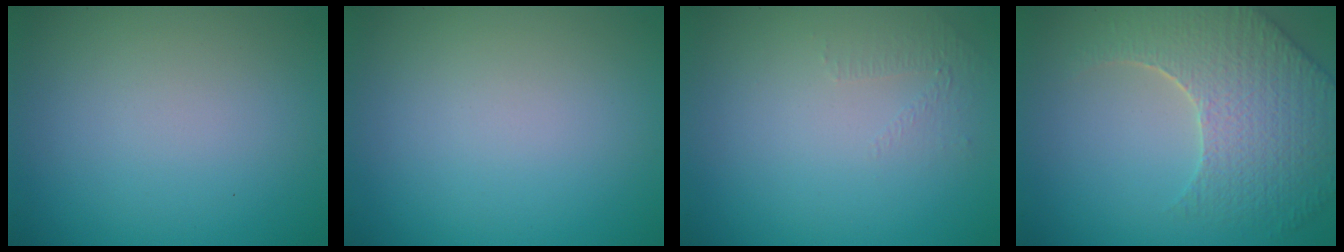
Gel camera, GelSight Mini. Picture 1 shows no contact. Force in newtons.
{"total": 0.0}
{"total": 0.9, "press": 0.4, "slide": 0.8}
{"total": 6.6, "press": 5.4, "slide": 3.8}